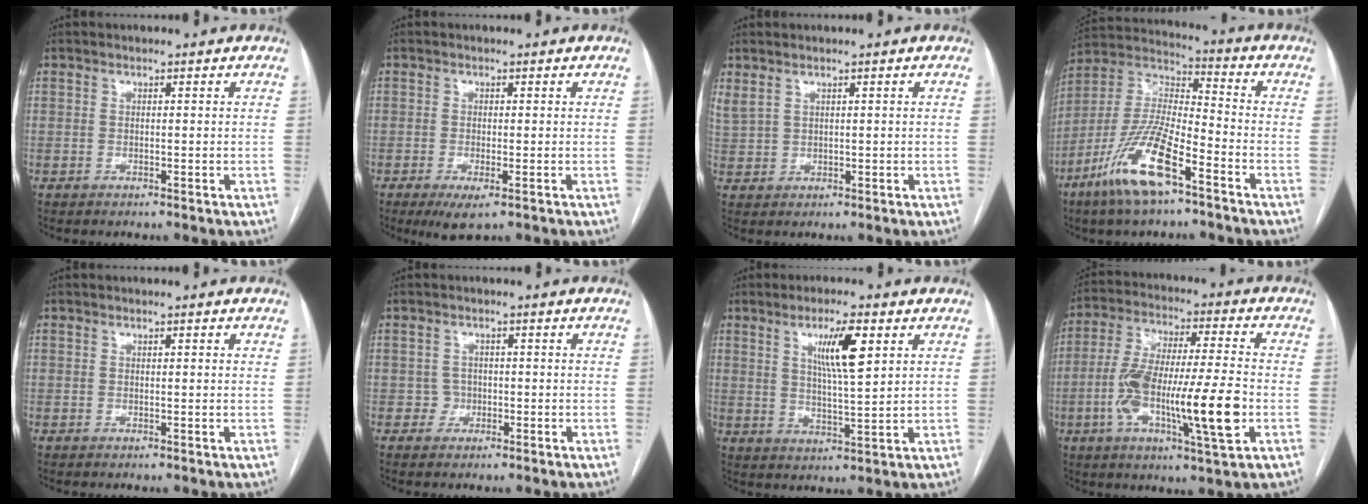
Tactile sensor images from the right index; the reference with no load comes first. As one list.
[{"total": 3.7, "force": [-1.9, 0.9, 3.1], "torque": [-0.046, -0.008, -0.025]}, {"total": 2.8, "force": [2.0, 1.3, 1.5], "torque": [-0.046, 0.014, 0.057]}, {"total": 14.8, "force": [-8.3, 3.3, 11.8], "torque": [-0.246, -0.012, -0.158]}, {"total": 0.6, "force": [0.3, 0.1, 0.5], "torque": [-0.009, 0.002, 0.002]}, {"total": 1.7, "force": [-0.6, 1.6, 0.0], "torque": [0.010, 0.009, -0.013]}, {"total": 7.9, "force": [3.4, 0.8, 7.1], "torque": [-0.127, -0.002, 0.059]}, {"total": 17.8, "force": [-4.3, 1.9, 17.2], "torque": [-0.319, -0.002, -0.071]}]